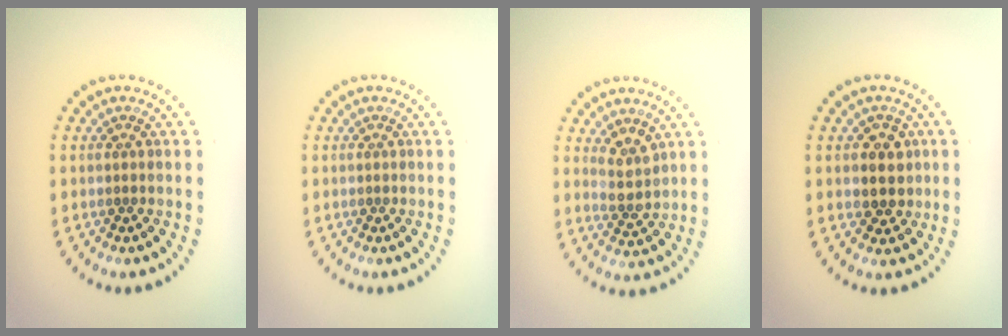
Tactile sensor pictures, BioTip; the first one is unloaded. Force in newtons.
{"total": 0.0}
{"total": 2.2, "press": 2.0, "slide": 1.0}
{"total": 2.8, "press": 2.6, "slide": 0.9}